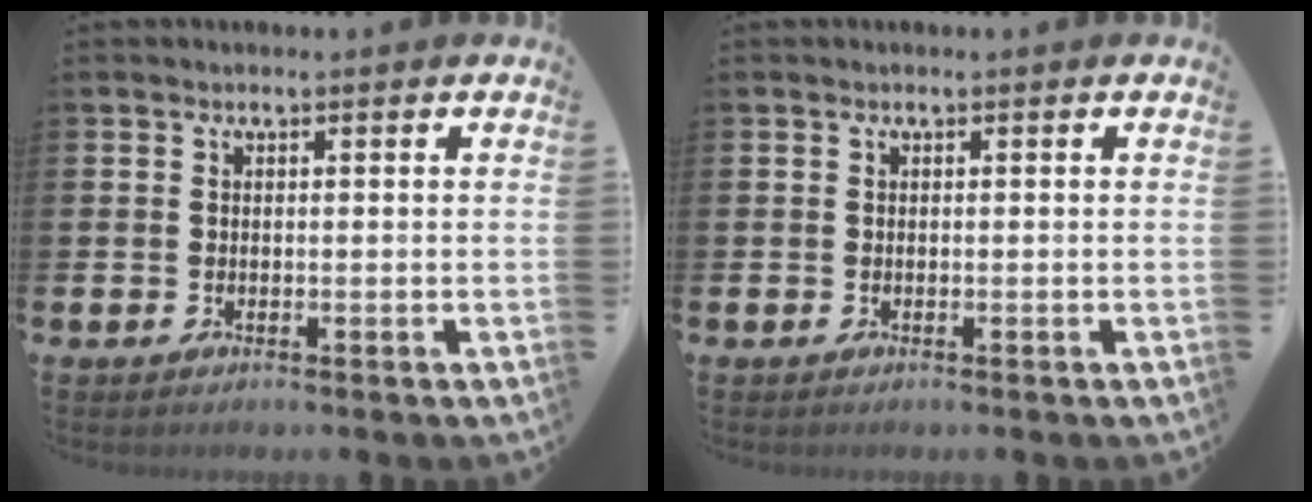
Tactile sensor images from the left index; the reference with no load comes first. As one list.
[{"total": 0.0}]